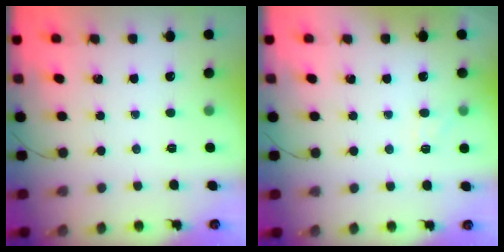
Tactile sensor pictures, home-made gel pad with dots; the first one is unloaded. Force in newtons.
{"total": 5.0, "press": 4.8, "slide": 1.5}